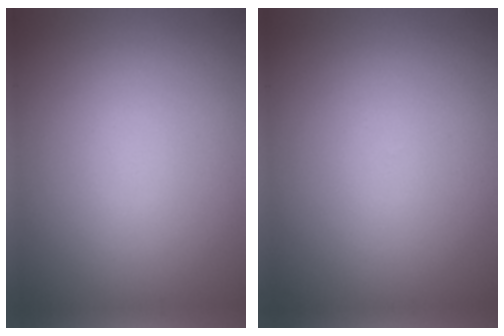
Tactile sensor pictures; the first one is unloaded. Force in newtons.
{"total": 0.0}